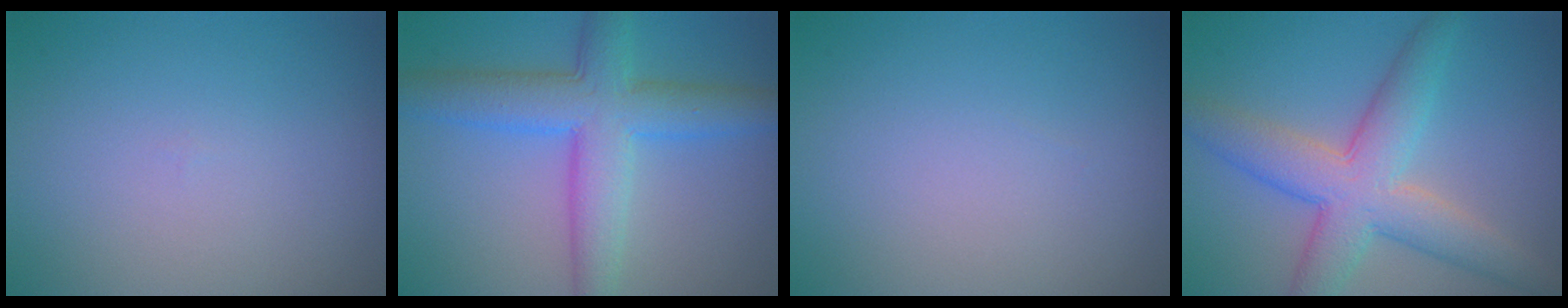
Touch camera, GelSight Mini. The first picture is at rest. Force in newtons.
{"total": 6.9, "press": 6.9, "slide": 0.3}
{"total": 0.0}
{"total": 6.7, "press": 6.7, "slide": 0.2}